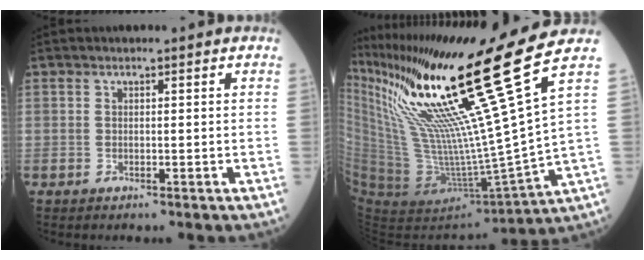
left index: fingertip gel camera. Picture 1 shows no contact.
{"total": 25.7, "force": [16.5, -4.1, 19.3], "torque": [-0.332, -0.057, 0.292]}